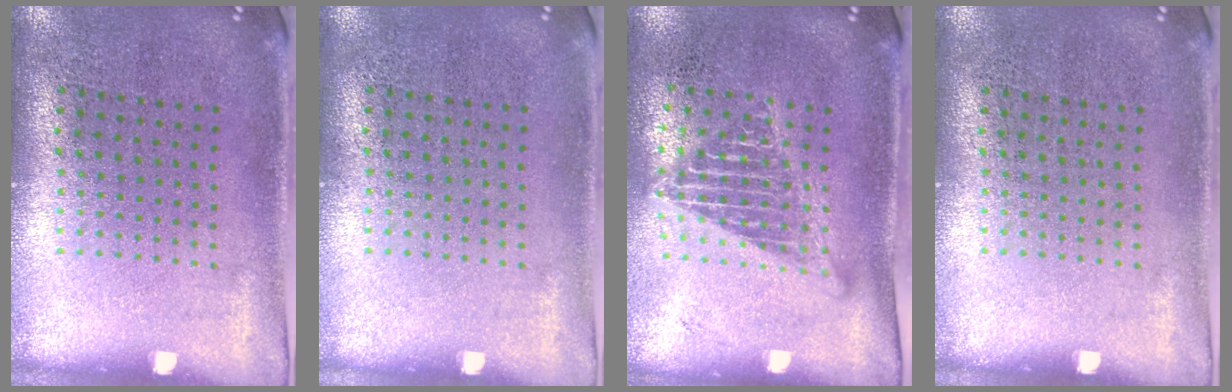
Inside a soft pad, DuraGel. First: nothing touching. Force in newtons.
{"total": 0.0}
{"total": 1.4, "press": 1.2, "slide": 0.8}
{"total": 0.0}